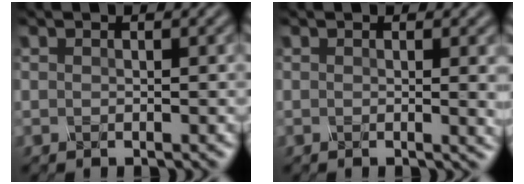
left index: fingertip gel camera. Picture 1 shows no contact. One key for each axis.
{"total": 2.6, "fx": 0.2, "fy": 0.9, "fz": 2.5, "tx": -0.021, "ty": 0.000, "tz": 0.000}